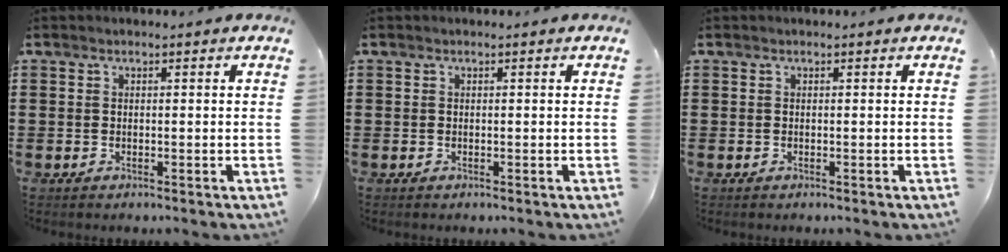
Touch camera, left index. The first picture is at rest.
{"total": 0.0}
{"total": 0.0}